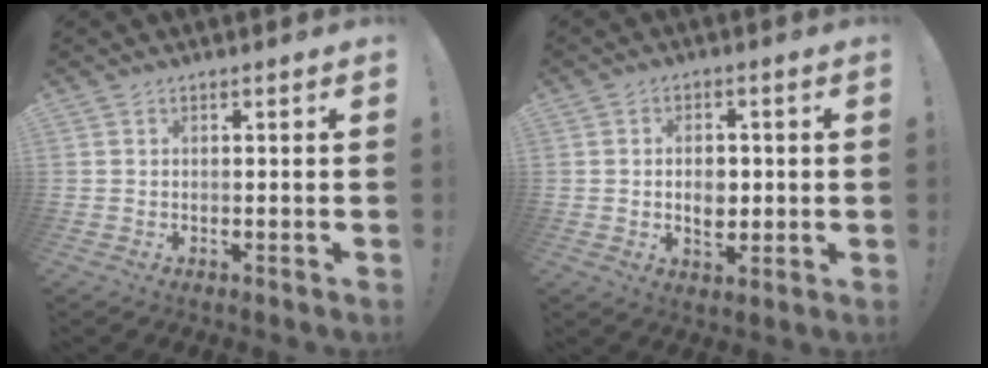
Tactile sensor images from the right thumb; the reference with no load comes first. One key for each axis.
{"total": 5.9, "fx": -0.1, "fy": 4.5, "fz": 3.9, "tx": -0.044, "ty": 0.000, "tz": -0.004}